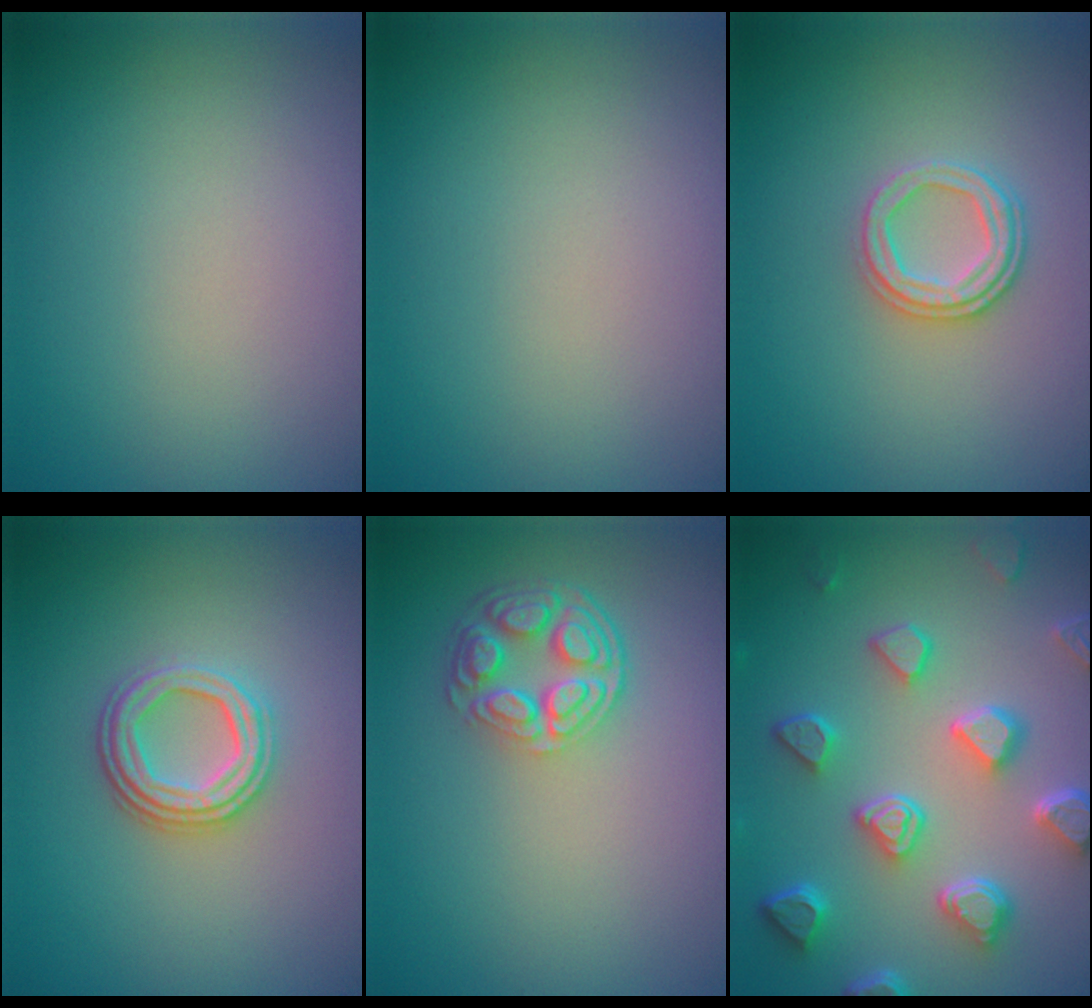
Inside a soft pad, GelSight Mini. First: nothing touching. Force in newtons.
{"total": 0.0}
{"total": 2.5, "press": 2.4, "slide": 0.6}
{"total": 3.6, "press": 3.0, "slide": 2.1}
{"total": 4.3, "press": 3.3, "slide": 2.8}
{"total": 6.7, "press": 5.3, "slide": 4.1}